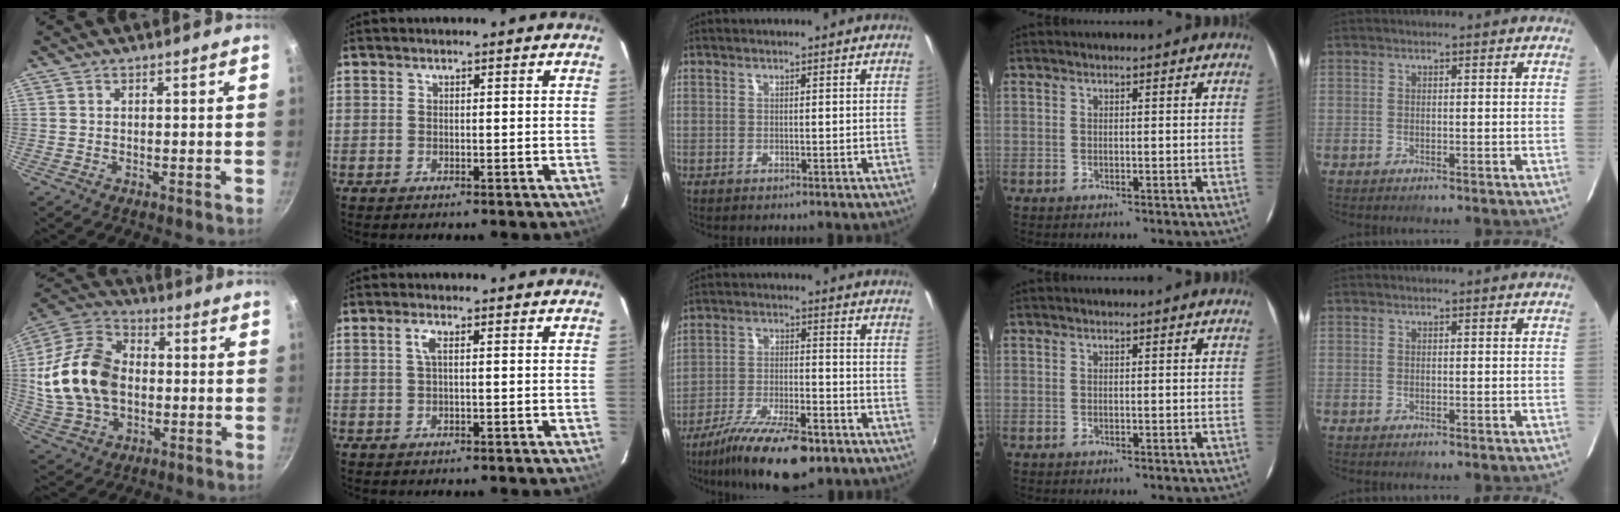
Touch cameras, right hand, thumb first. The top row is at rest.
{"thumb": {"total": 19.3, "force": [0.0, 13.6, 13.7], "torque": [-0.250, 0.025, 0.000]}, "index": {"total": 1.8, "force": [0.3, 0.2, 1.7], "torque": [-0.035, 0.005, 0.004]}, "middle": {"total": 15.3, "force": [-11.0, 4.4, 9.7], "torque": [-0.193, -0.035, -0.186]}}